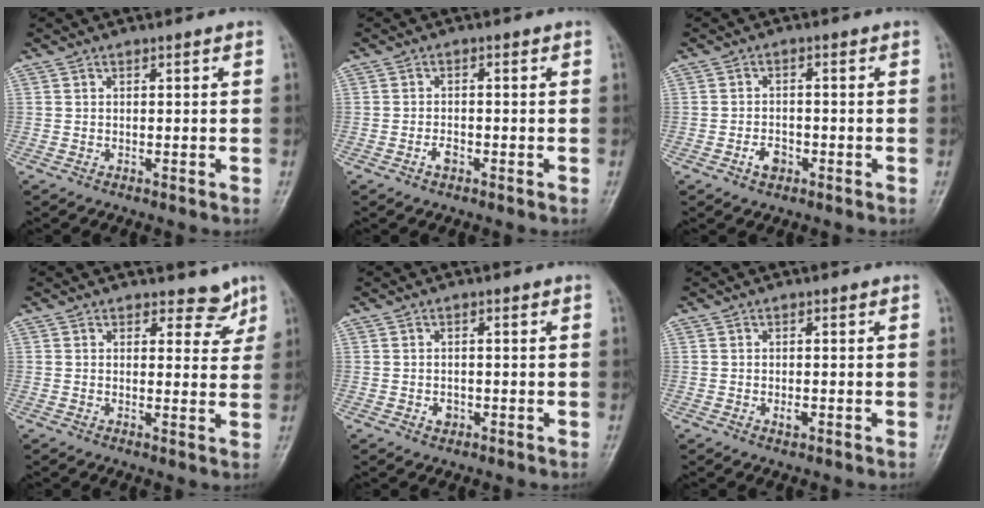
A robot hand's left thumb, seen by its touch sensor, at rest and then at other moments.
{"total": 1.9, "force": [-1.0, 1.1, 1.1], "torque": [-0.018, 0.005, -0.021]}
{"total": 3.1, "force": [-1.5, 2.1, 1.7], "torque": [-0.021, 0.009, -0.026]}
{"total": 4.0, "force": [3.3, 2.3, 0.6], "torque": [0.019, -0.026, 0.035]}
{"total": 1.7, "force": [-0.5, 1.4, 0.8], "torque": [-0.004, 0.003, -0.006]}
{"total": 1.4, "force": [-0.4, 0.8, 1.0], "torque": [-0.014, -0.001, -0.006]}